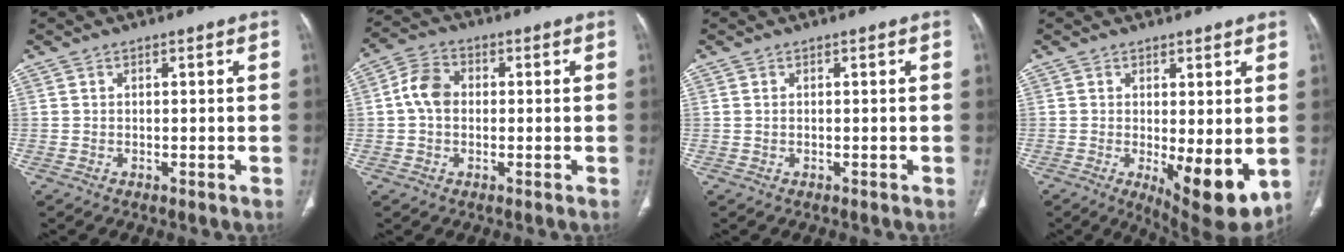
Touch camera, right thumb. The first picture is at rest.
{"total": 6.2, "force": [0.2, 4.7, 4.0], "torque": [-0.070, 0.016, -0.005]}
{"total": 0.0}
{"total": 10.2, "force": [-1.5, 3.5, 9.4], "torque": [-0.127, -0.027, -0.010]}